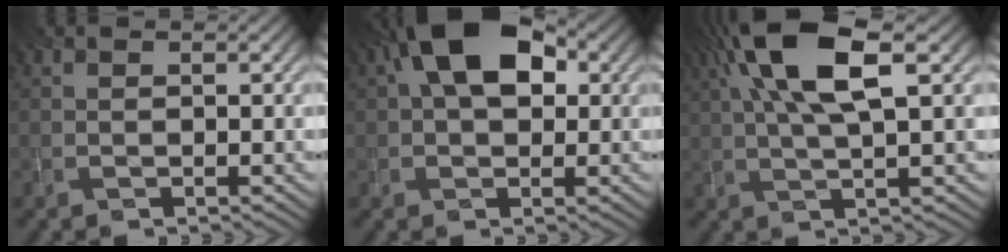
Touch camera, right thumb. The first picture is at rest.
{"total": 10.3, "force": [3.2, 5.9, 7.9], "torque": [-0.144, 0.029, 0.034]}
{"total": 11.4, "force": [4.6, 3.0, 10.0], "torque": [-0.218, 0.021, 0.083]}